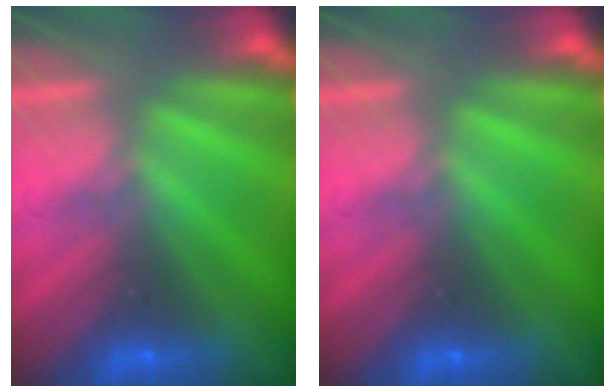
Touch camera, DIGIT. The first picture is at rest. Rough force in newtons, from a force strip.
{"total": 0.0}